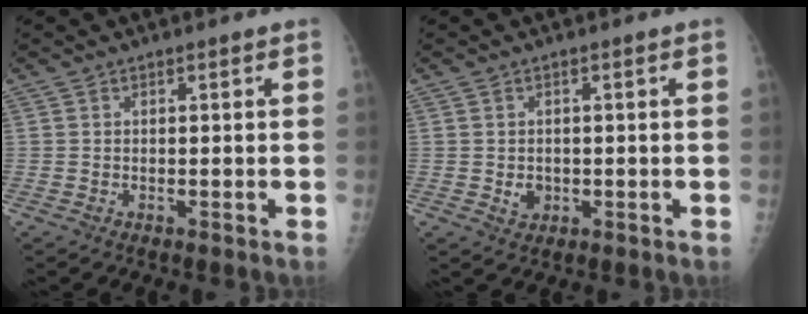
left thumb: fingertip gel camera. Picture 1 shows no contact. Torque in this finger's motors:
{"motor_torque": [-0.22, 0.17, 0.05, 0.04, 0.00]}